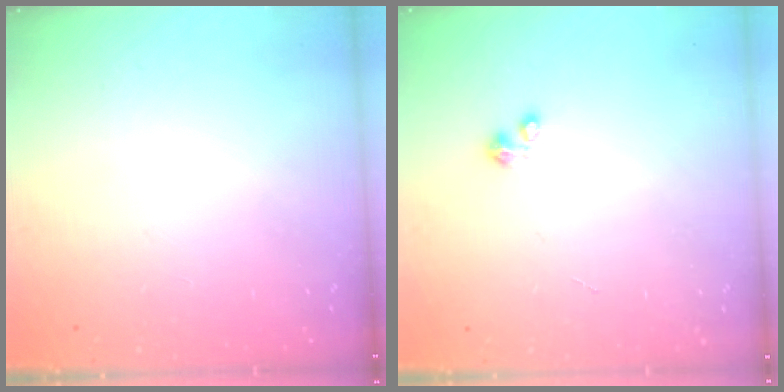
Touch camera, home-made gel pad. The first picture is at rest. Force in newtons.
{"total": 1.4, "press": 1.4, "slide": 0.2}